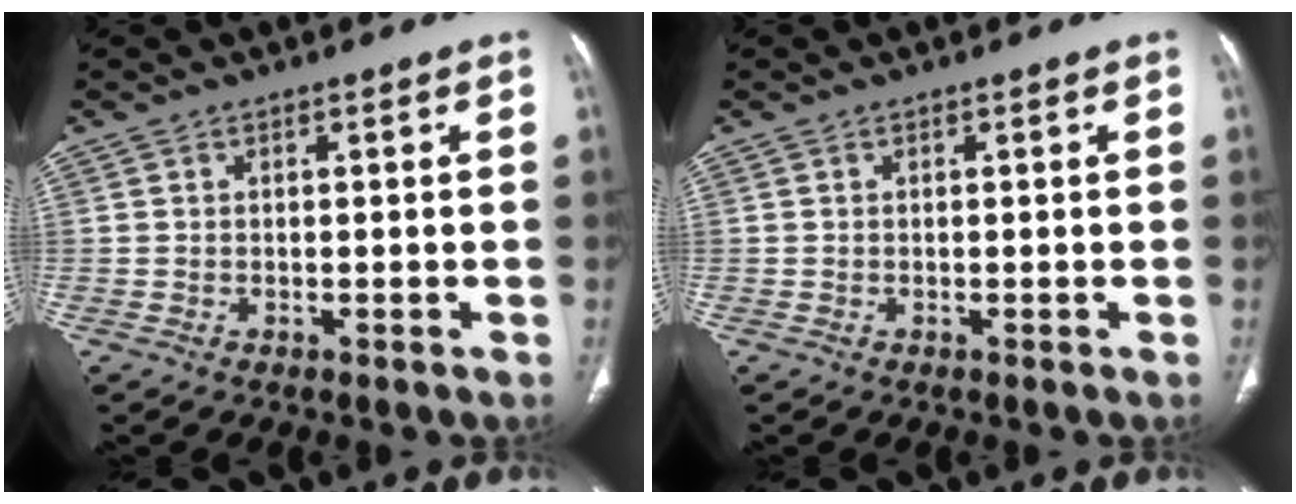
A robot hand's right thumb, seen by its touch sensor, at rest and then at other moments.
{"total": 0.0}